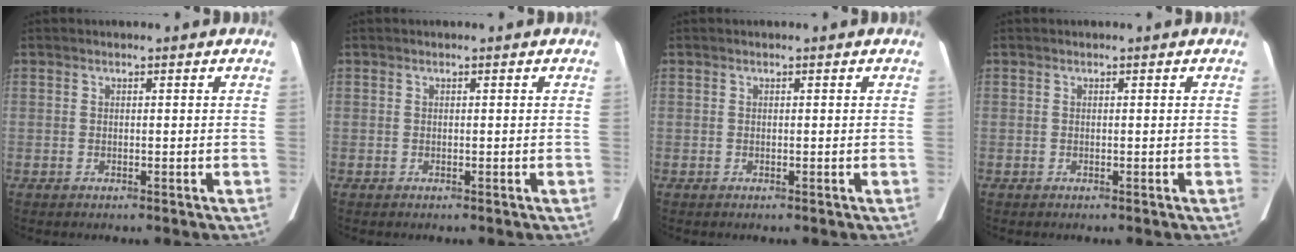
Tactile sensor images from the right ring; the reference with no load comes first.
{"total": 0.0}
{"total": 0.0}
{"total": 0.0}